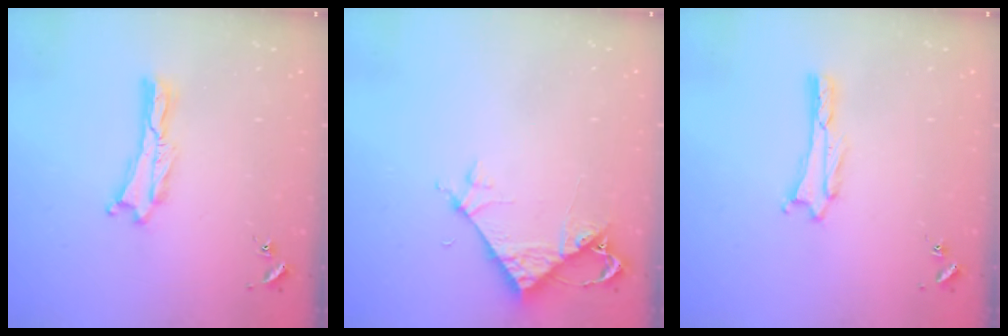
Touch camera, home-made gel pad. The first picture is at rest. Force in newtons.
{"total": 5.1, "press": 5.0, "slide": 0.4}
{"total": 1.6, "press": 1.6, "slide": 0.2}